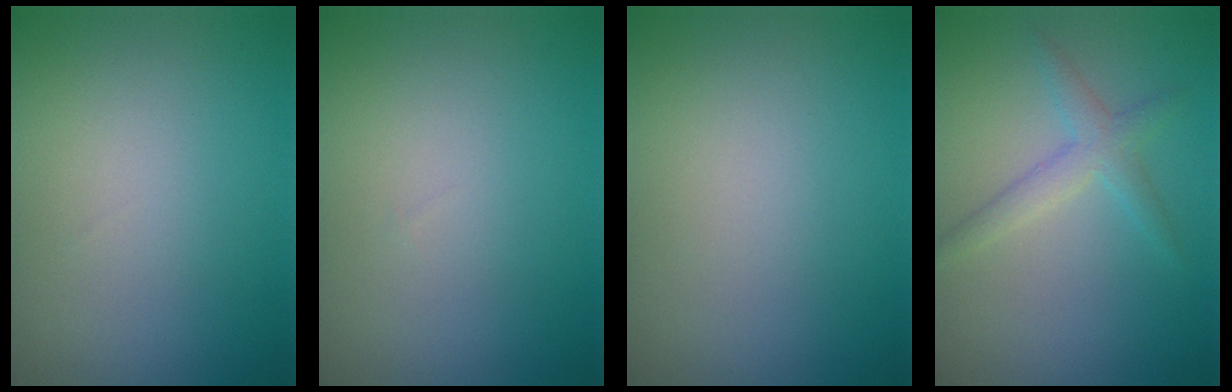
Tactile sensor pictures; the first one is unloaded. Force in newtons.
{"total": 0.0}
{"total": 0.0}
{"total": 2.3, "press": 2.3, "slide": 0.2}